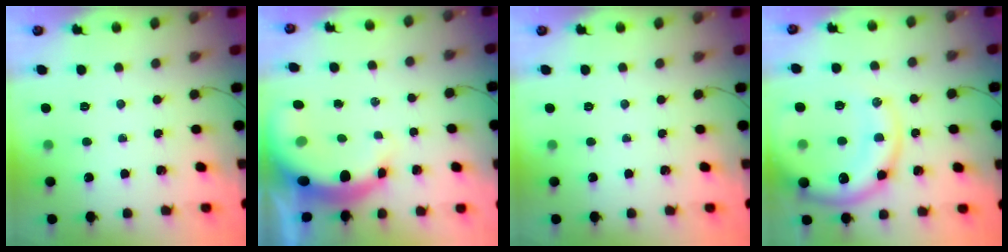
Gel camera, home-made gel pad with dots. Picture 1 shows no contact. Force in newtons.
{"total": 9.9, "press": 9.7, "slide": 1.9}
{"total": 0.0}
{"total": 17.2, "press": 16.8, "slide": 3.3}